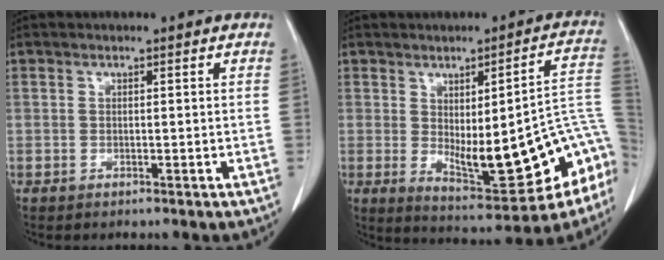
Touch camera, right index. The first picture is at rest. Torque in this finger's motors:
{"motor_torque": [1.15, -0.55, 0.26, 0.13]}